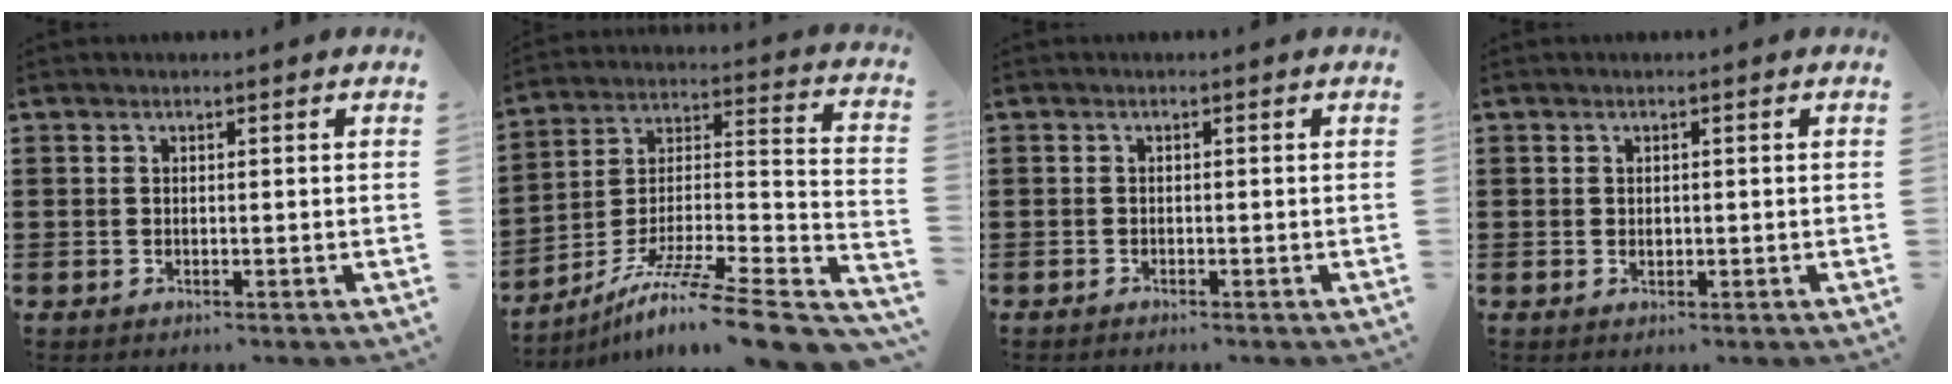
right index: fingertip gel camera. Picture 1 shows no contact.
{"total": 11.0, "force": [-8.1, 0.4, 7.4], "torque": [-0.124, -0.002, -0.155]}
{"total": 0.6, "force": [-0.6, 0.1, 0.1], "torque": [-0.003, 0.000, -0.013]}
{"total": 0.7, "force": [0.2, 0.5, 0.4], "torque": [-0.010, 0.001, 0.004]}